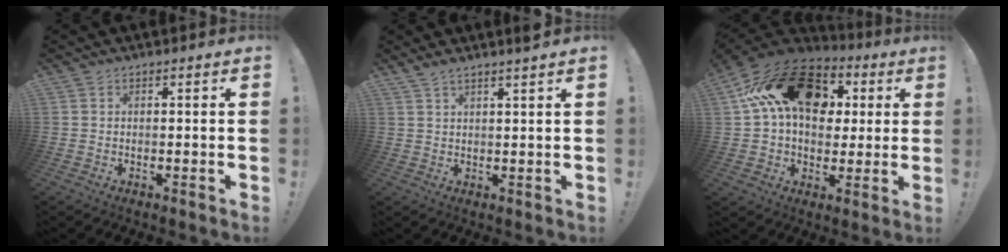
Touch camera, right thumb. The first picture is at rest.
{"total": 3.1, "force": [2.5, -0.5, 1.7], "torque": [-0.035, -0.015, 0.043]}
{"total": 22.2, "force": [7.4, 15.2, 14.4], "torque": [-0.226, -0.004, 0.141]}